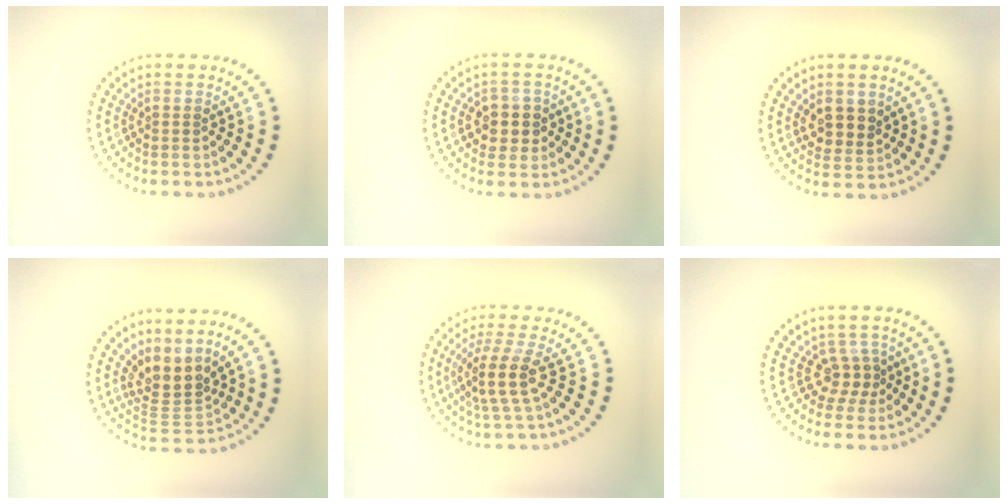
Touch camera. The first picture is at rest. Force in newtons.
{"total": 2.9, "press": 2.7, "slide": 0.9}
{"total": 2.7, "press": 2.6, "slide": 1.0}
{"total": 3.7, "press": 2.7, "slide": 2.4}
{"total": 3.7, "press": 2.8, "slide": 2.4}
{"total": 2.4, "press": 1.9, "slide": 1.6}